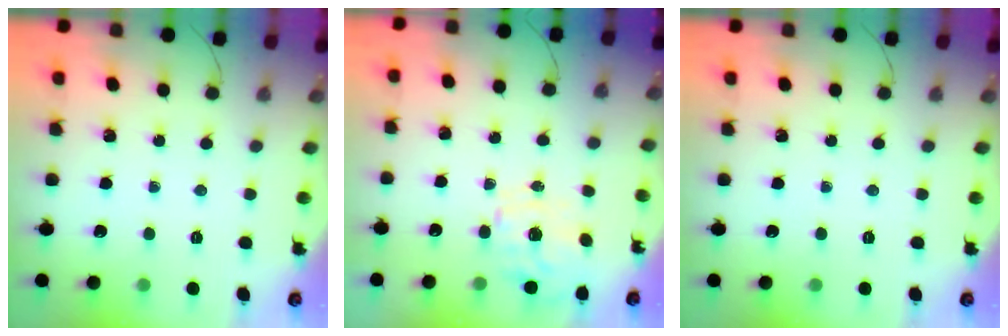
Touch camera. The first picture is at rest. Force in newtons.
{"total": 1.5, "press": 1.3, "slide": 0.8}
{"total": 0.0}